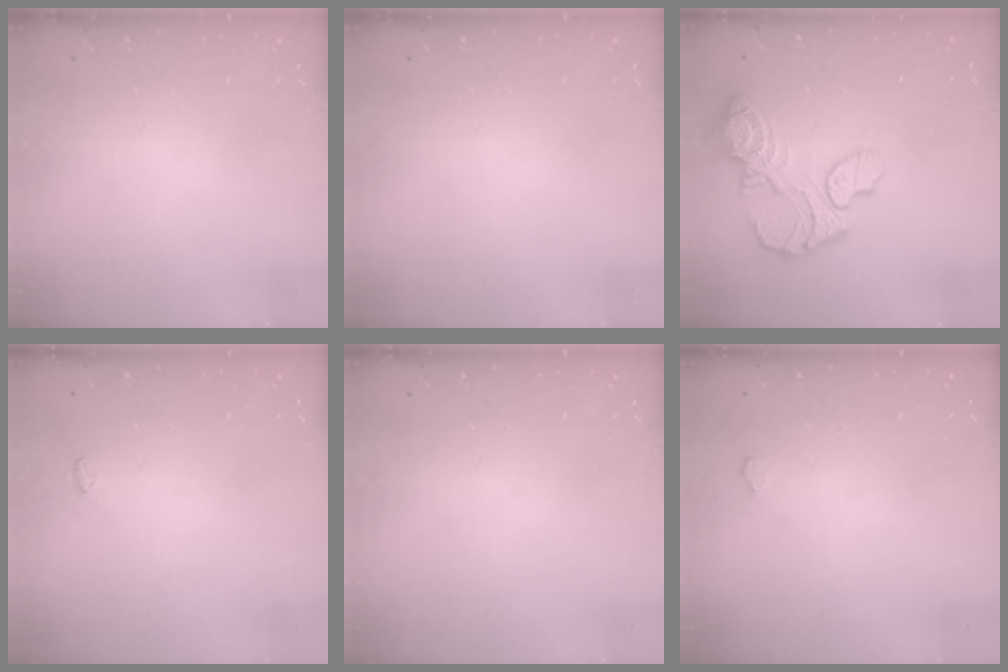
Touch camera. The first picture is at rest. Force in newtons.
{"total": 0.0}
{"total": 13.8, "press": 13.7, "slide": 1.4}
{"total": 2.6, "press": 2.6, "slide": 0.3}
{"total": 0.0}
{"total": 3.5, "press": 2.9, "slide": 1.9}